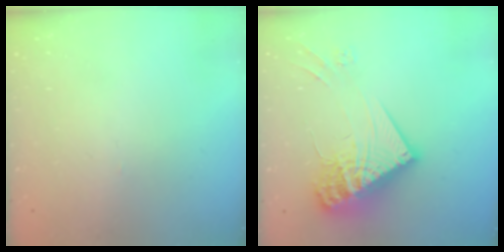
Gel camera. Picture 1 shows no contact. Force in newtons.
{"total": 21.0, "press": 20.9, "slide": 2.0}